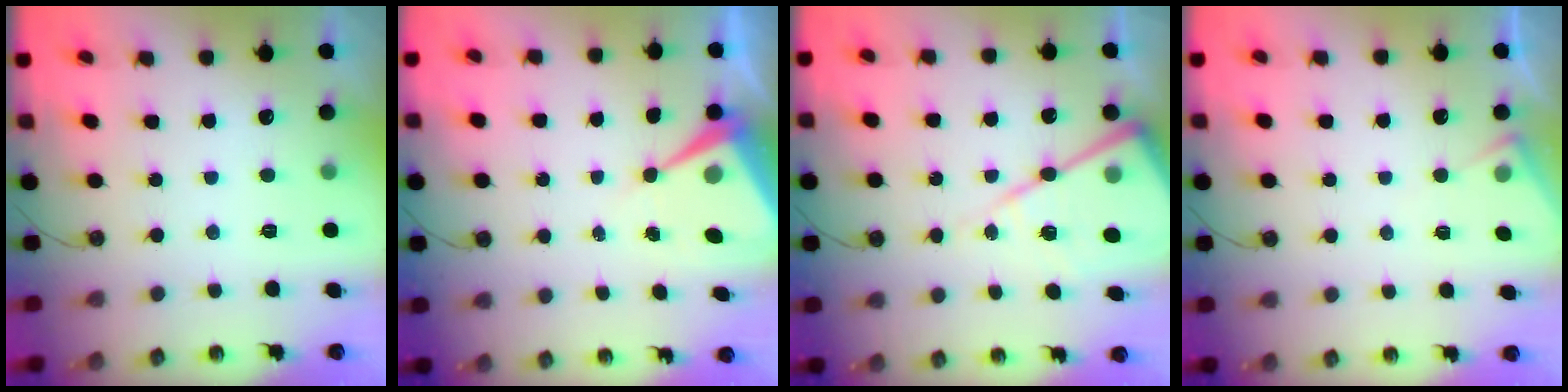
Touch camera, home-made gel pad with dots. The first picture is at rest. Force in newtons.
{"total": 8.8, "press": 8.8, "slide": 0.6}
{"total": 16.1, "press": 16.0, "slide": 1.1}
{"total": 4.9, "press": 4.8, "slide": 0.7}